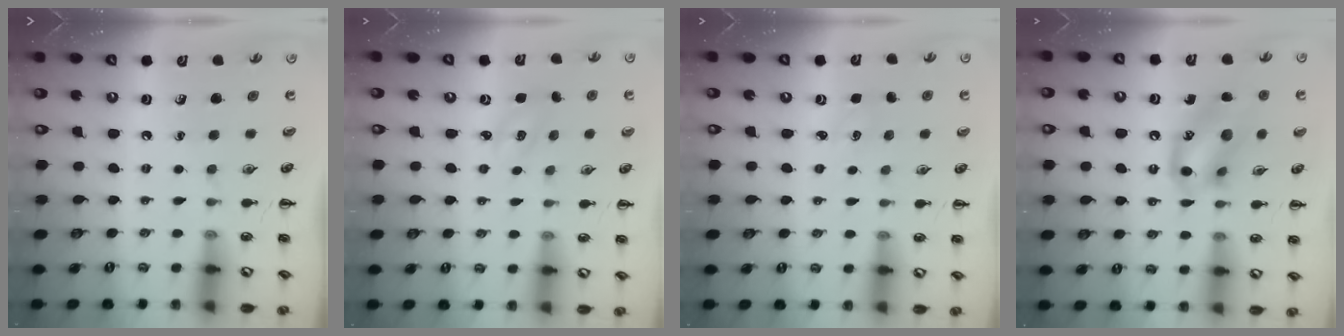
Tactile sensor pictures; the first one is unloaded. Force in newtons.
{"total": 2.2, "press": 2.1, "slide": 0.6}
{"total": 1.4, "press": 1.3, "slide": 0.4}
{"total": 14.7, "press": 14.6, "slide": 1.2}